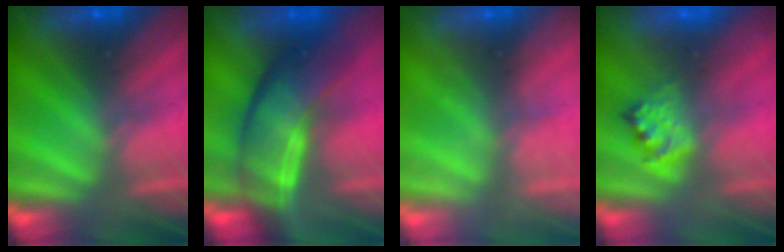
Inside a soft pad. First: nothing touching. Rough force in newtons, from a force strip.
{"total": 11.3}
{"total": 2.2}
{"total": 2.4}